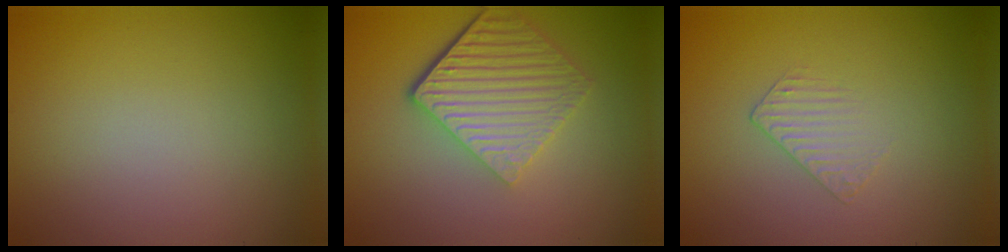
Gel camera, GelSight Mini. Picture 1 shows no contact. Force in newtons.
{"total": 6.1, "press": 4.3, "slide": 4.4}
{"total": 1.0, "press": 0.3, "slide": 1.0}